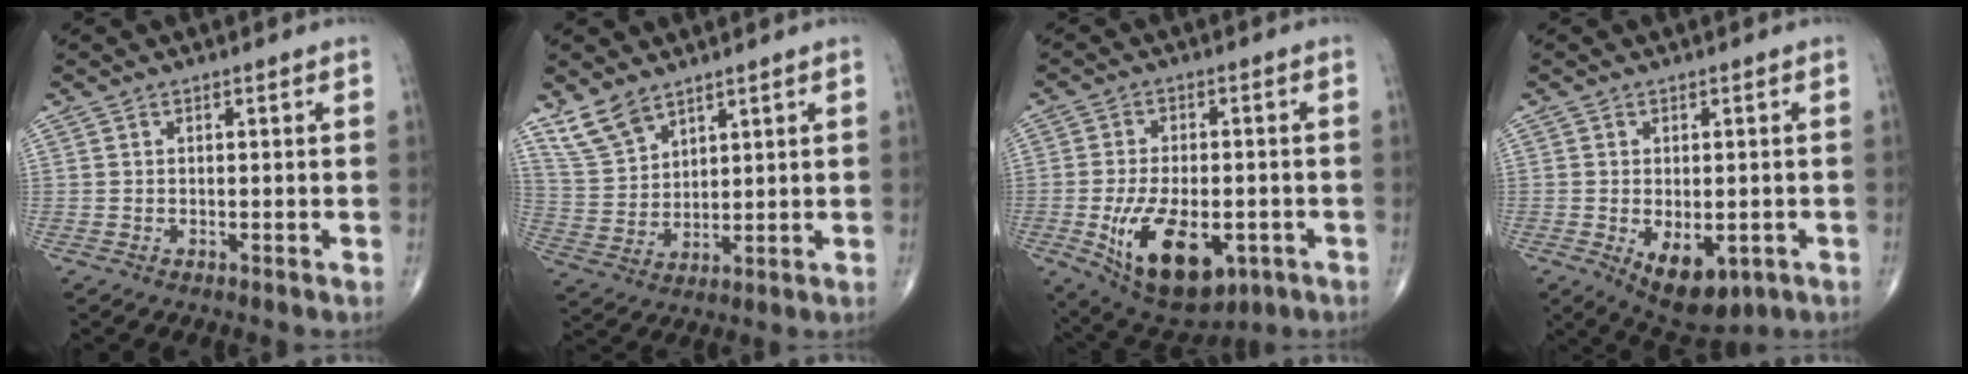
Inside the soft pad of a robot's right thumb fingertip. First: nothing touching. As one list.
[{"total": 7.5, "force": [5.8, 3.7, 3.1], "torque": [-0.054, -0.023, 0.127]}, {"total": 16.5, "force": [-5.3, 8.8, 13.0], "torque": [-0.210, 0.000, -0.064]}, {"total": 9.2, "force": [-3.0, 5.1, 7.1], "torque": [-0.095, -0.007, -0.030]}]